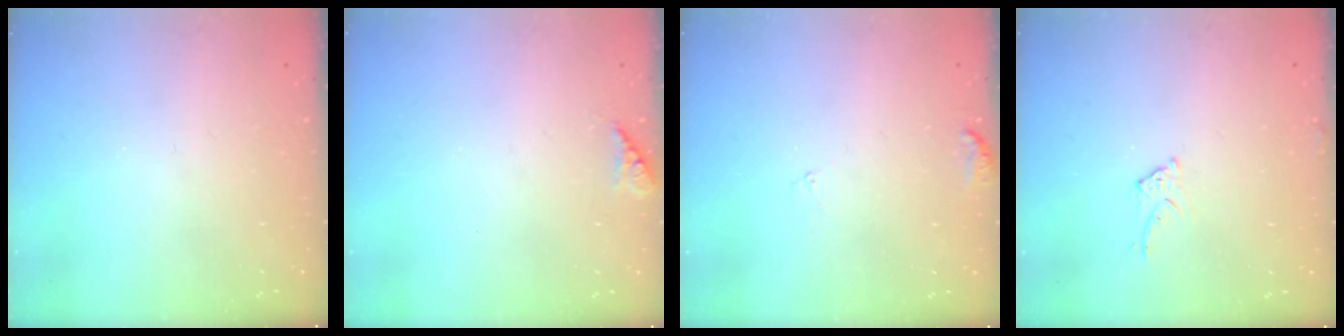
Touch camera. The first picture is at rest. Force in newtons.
{"total": 7.2, "press": 7.1, "slide": 0.9}
{"total": 7.3, "press": 7.3, "slide": 0.7}
{"total": 6.8, "press": 6.8, "slide": 0.4}